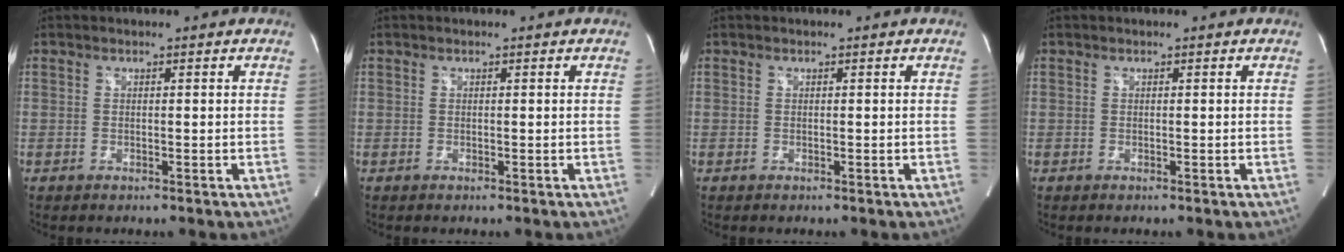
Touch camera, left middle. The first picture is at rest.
{"total": 0.0}
{"total": 0.0}
{"total": 0.0}